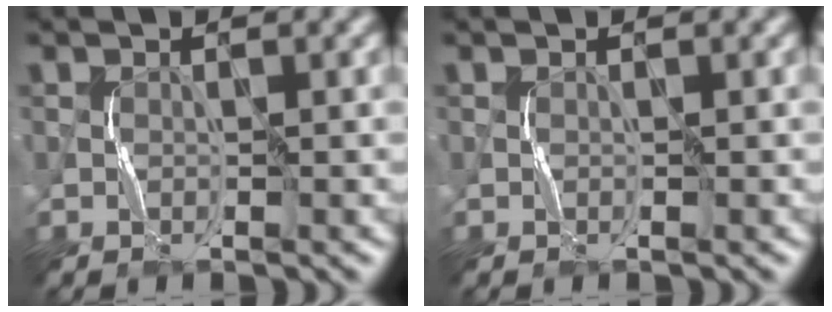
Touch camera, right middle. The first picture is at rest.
{"total": 0.0}